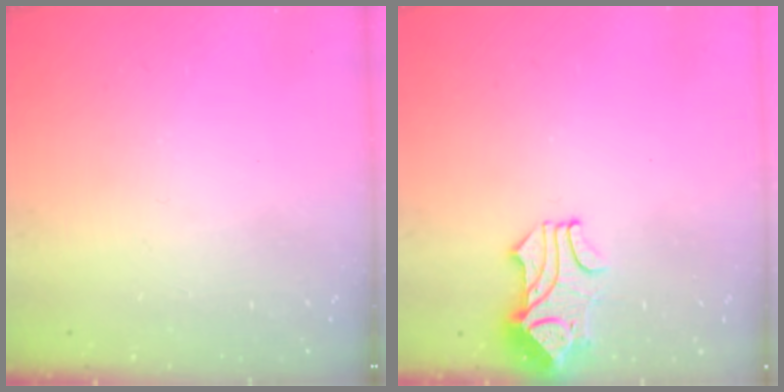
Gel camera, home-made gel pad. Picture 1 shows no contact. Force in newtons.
{"total": 1.6, "press": 1.2, "slide": 1.0}